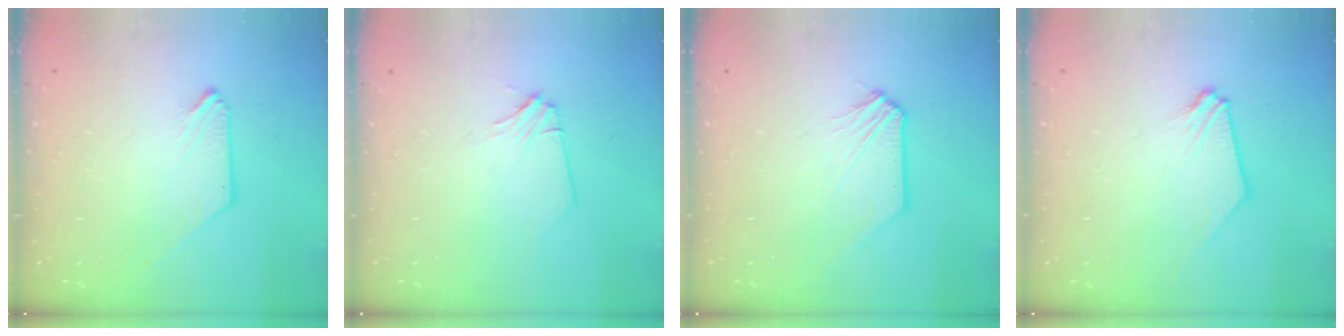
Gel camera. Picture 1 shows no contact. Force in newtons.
{"total": 2.9, "press": 2.9, "slide": 0.5}
{"total": 0.7, "press": 0.7, "slide": 0.1}
{"total": 0.0}